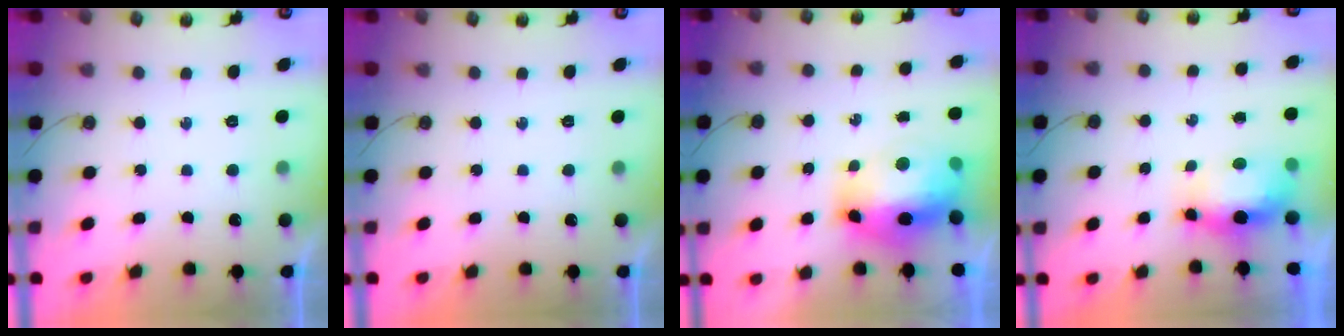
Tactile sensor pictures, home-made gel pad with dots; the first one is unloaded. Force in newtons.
{"total": 0.0}
{"total": 14.4, "press": 14.3, "slide": 2.1}
{"total": 9.7, "press": 7.7, "slide": 6.0}